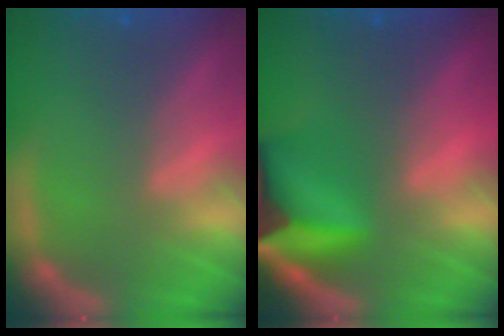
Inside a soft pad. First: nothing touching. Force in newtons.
{"total": 10.0}